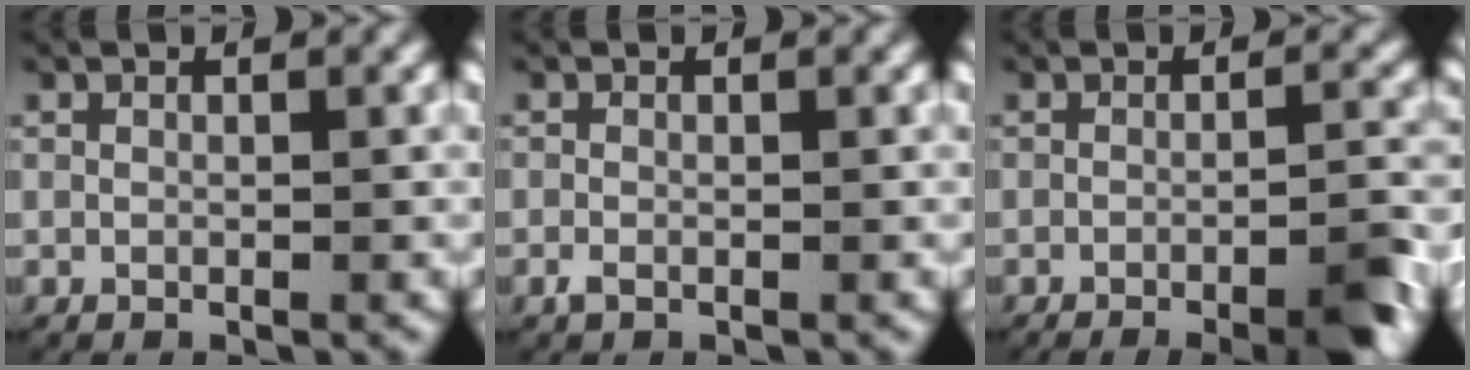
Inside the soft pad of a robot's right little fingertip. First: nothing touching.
{"total": 0.7, "force": [-0.5, 0.3, 0.5], "torque": [-0.010, -0.002, -0.010]}
{"total": 5.1, "force": [-3.3, 1.1, 3.7], "torque": [-0.033, 0.000, -0.053]}